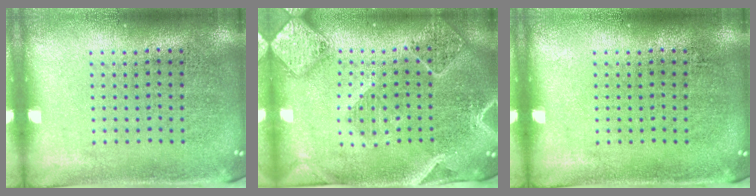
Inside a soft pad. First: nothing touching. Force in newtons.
{"total": 2.4, "press": 2.2, "slide": 1.0}
{"total": 0.0}